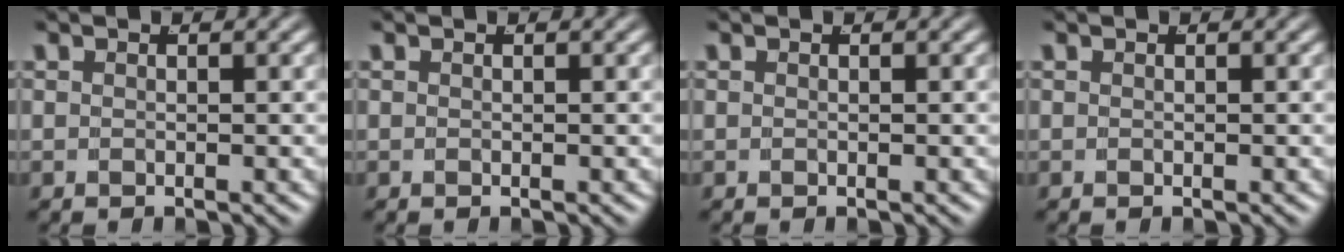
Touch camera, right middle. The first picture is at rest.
{"total": 0.0}
{"total": 0.0}
{"total": 0.0}